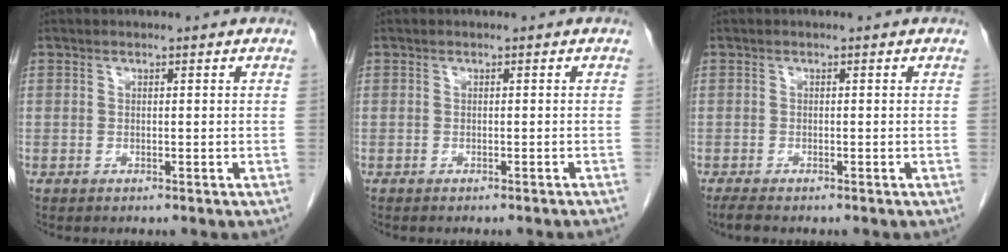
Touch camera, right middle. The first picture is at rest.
{"total": 2.4, "force": [-2.1, -0.4, 1.0], "torque": [-0.012, 0.005, -0.025]}
{"total": 1.8, "force": [-1.5, 0.3, 1.0], "torque": [-0.026, -0.007, -0.024]}